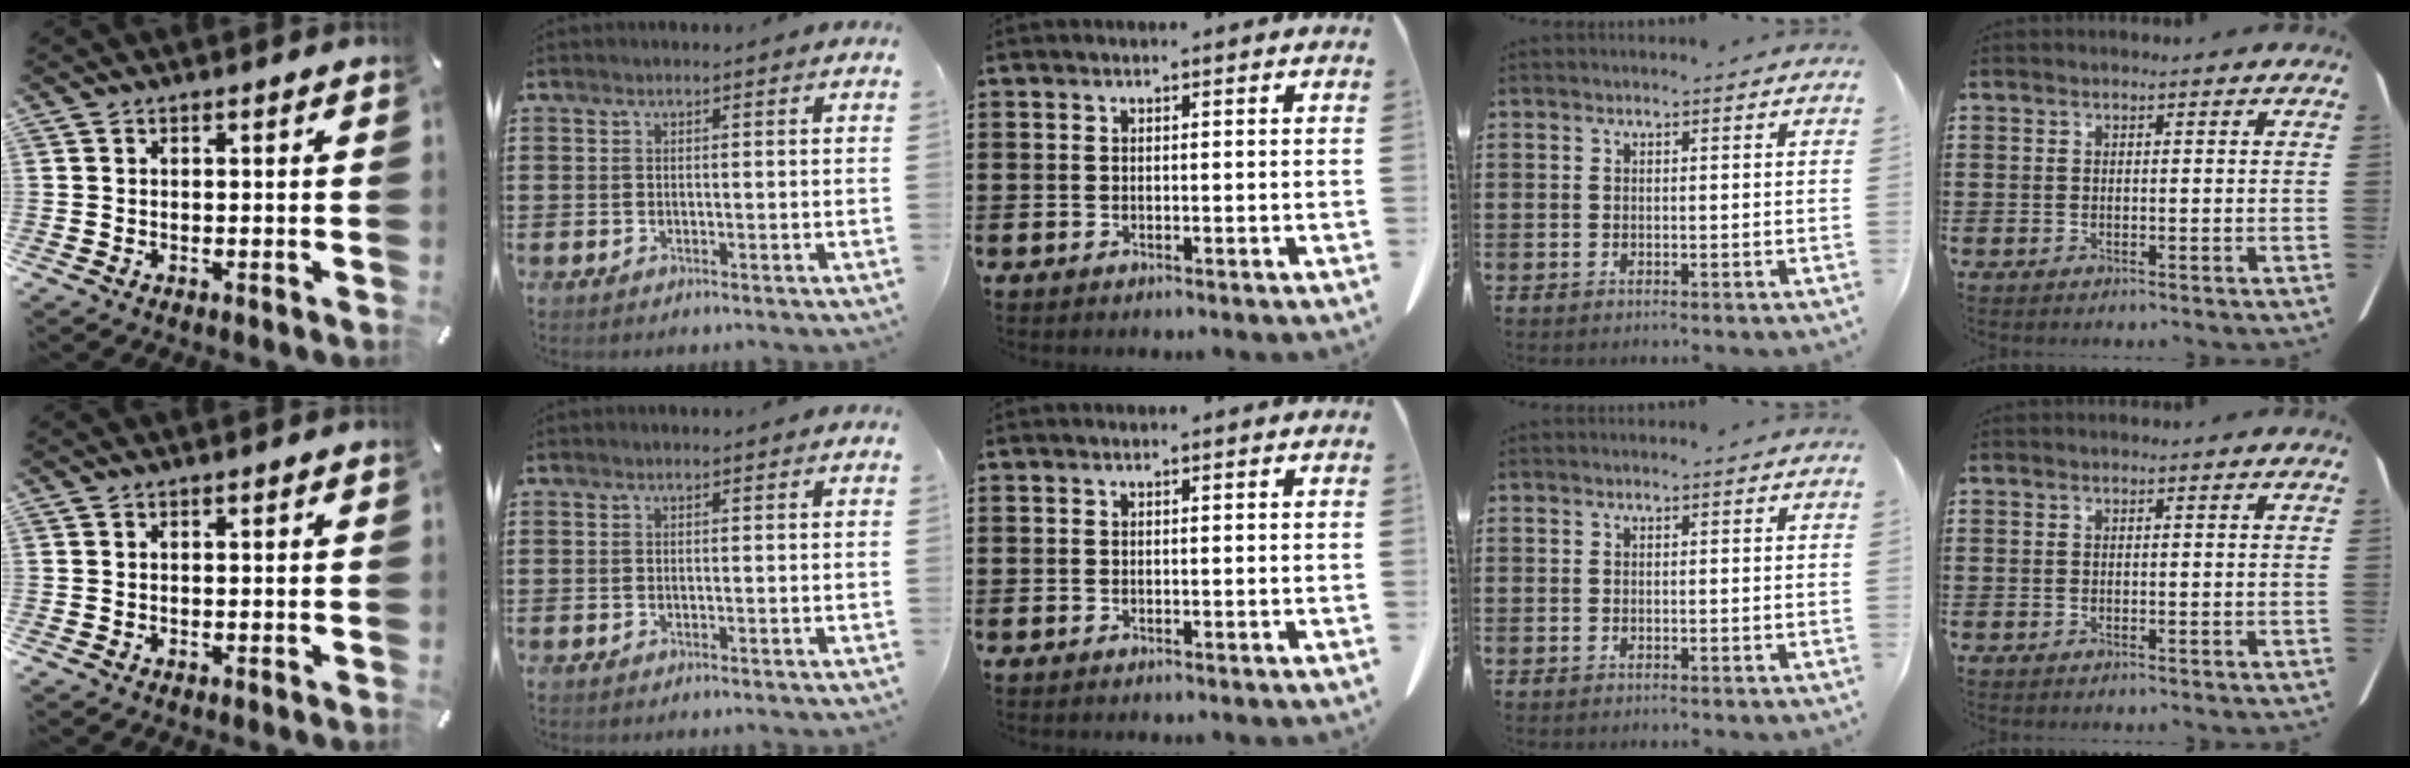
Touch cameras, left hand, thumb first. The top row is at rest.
{}